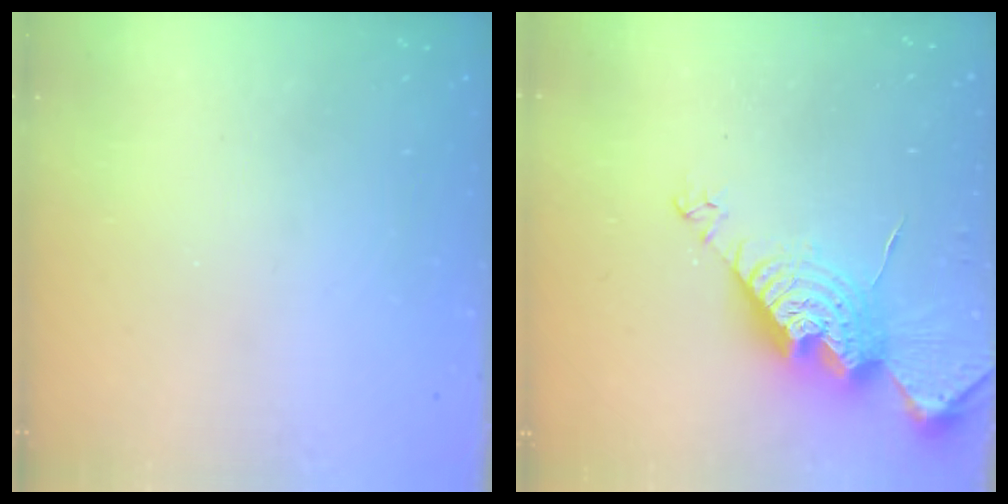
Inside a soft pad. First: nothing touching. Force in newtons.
{"total": 16.0, "press": 16.0, "slide": 1.0}